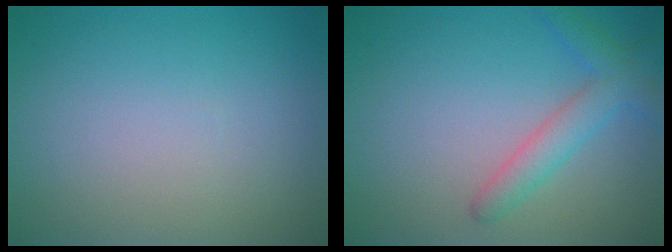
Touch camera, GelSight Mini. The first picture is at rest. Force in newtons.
{"total": 3.0, "press": 3.0, "slide": 0.2}